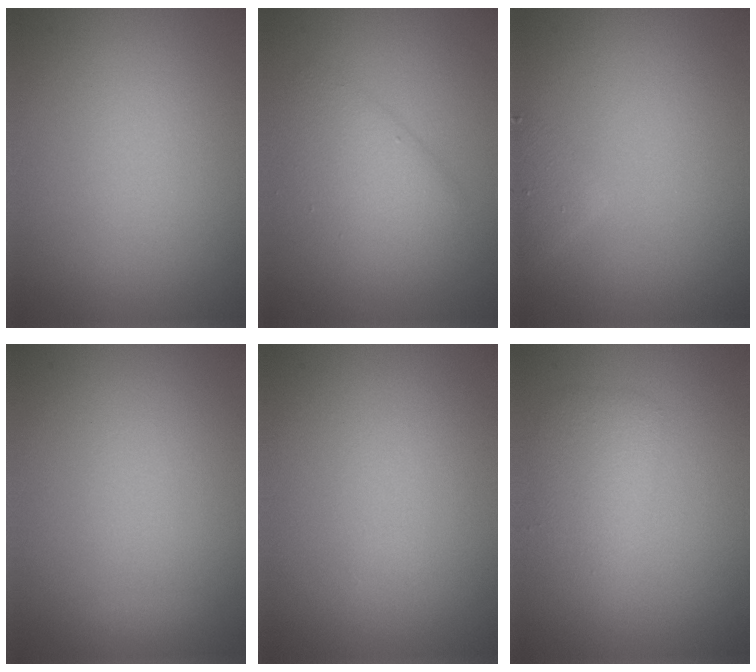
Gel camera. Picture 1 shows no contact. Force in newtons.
{"total": 3.0, "press": 3.0, "slide": 0.3}
{"total": 1.5, "press": 1.5, "slide": 0.0}
{"total": 0.7, "press": 0.7, "slide": 0.1}
{"total": 0.0}
{"total": 2.8, "press": 2.8, "slide": 0.1}